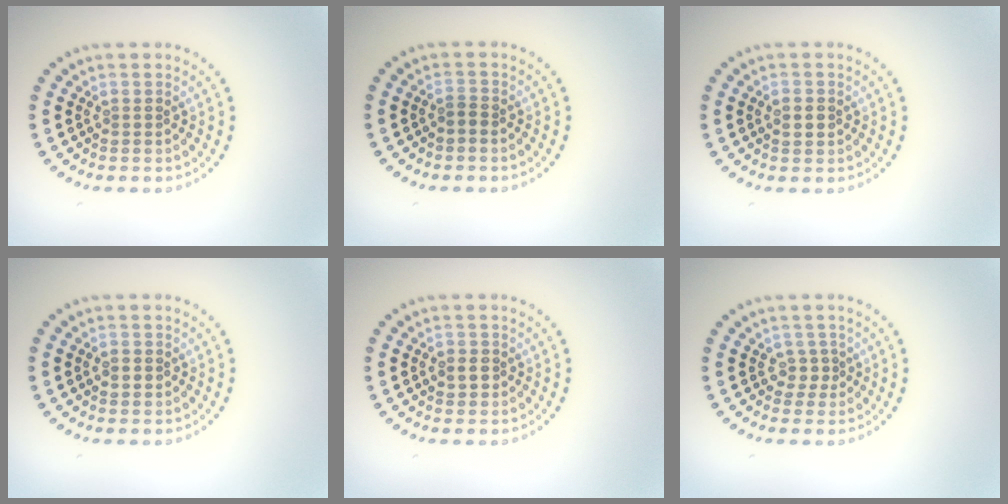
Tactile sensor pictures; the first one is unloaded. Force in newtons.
{"total": 0.7, "press": 0.5, "slide": 0.5}
{"total": 1.1, "press": 1.1, "slide": 0.0}
{"total": 0.9, "press": 0.8, "slide": 0.3}
{"total": 1.4, "press": 1.3, "slide": 0.4}
{"total": 1.5, "press": 1.1, "slide": 1.0}